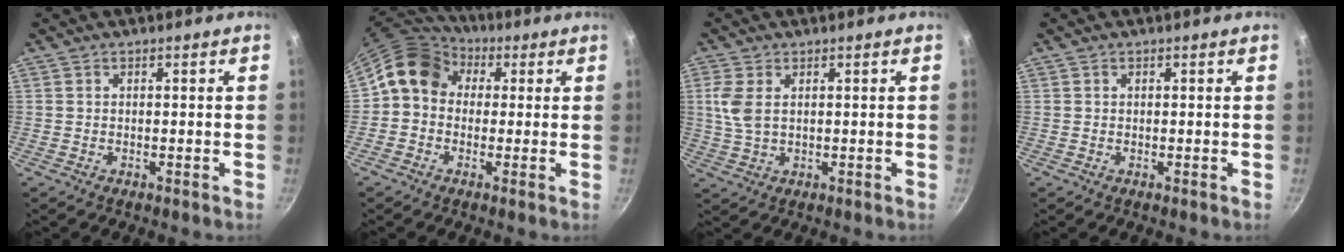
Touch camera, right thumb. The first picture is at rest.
{"total": 11.3, "force": [1.8, 9.4, 6.0], "torque": [-0.083, 0.030, 0.004]}
{"total": 5.3, "force": [1.3, 3.0, 4.2], "torque": [-0.090, 0.000, 0.029]}
{"total": 0.0}